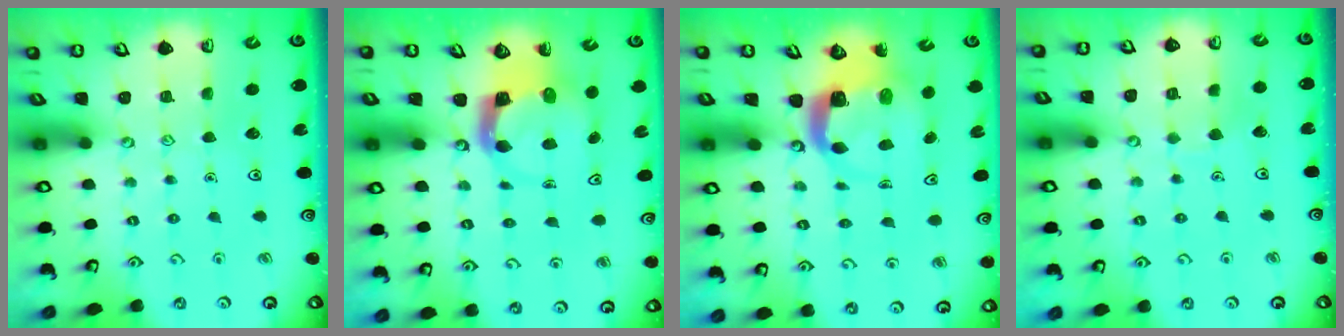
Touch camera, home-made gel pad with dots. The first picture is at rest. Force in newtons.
{"total": 3.8, "press": 3.8, "slide": 0.6}
{"total": 4.5, "press": 4.5, "slide": 0.6}
{"total": 2.9, "press": 2.9, "slide": 0.2}